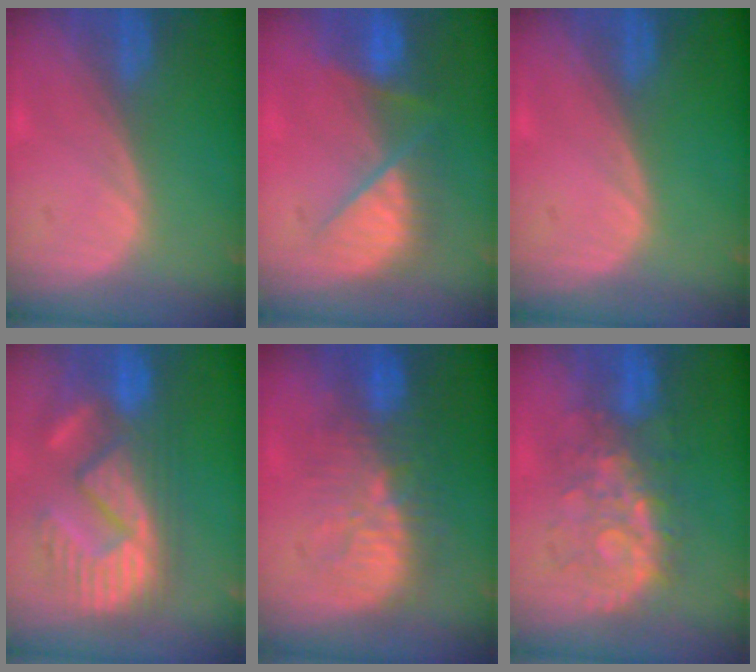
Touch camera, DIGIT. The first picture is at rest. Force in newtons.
{"total": 7.7, "press": 7.5, "slide": 1.7}
{"total": 0.0}
{"total": 11.6, "press": 11.1, "slide": 3.4}
{"total": 9.5, "press": 9.1, "slide": 2.6}
{"total": 8.3, "press": 8.3, "slide": 0.9}